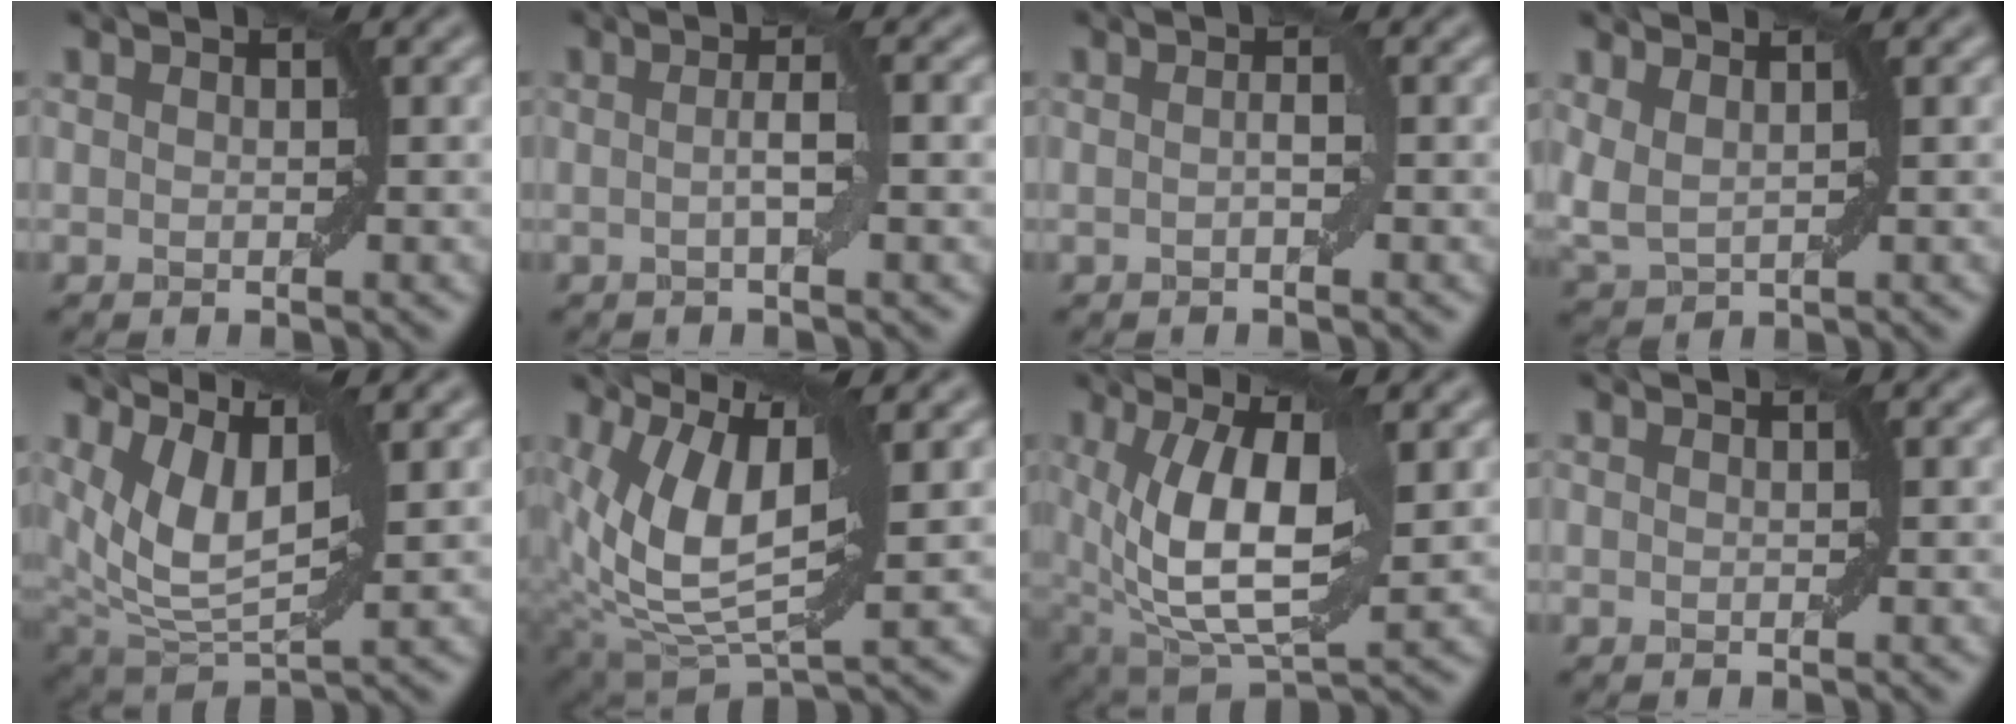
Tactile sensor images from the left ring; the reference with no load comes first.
{"total": 2.5, "force": [-0.1, 0.2, 2.5], "torque": [-0.040, 0.003, -0.004]}
{"total": 1.0, "force": [-0.2, 0.0, 1.0], "torque": [-0.017, 0.003, -0.003]}
{"total": 2.4, "force": [1.5, 0.9, 1.7], "torque": [-0.042, 0.001, 0.034]}
{"total": 6.6, "force": [3.1, 2.7, 5.1], "torque": [-0.112, -0.003, 0.063]}
{"total": 10.5, "force": [2.9, 4.6, 9.0], "torque": [-0.168, 0.000, 0.056]}
{"total": 10.3, "force": [1.4, 4.4, 9.2], "torque": [-0.169, -0.006, 0.023]}
{"total": 0.0}